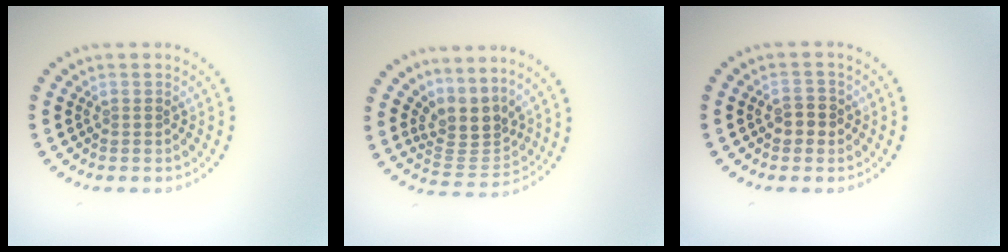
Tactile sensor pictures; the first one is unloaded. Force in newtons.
{"total": 3.4, "press": 2.5, "slide": 2.4}
{"total": 1.9, "press": 1.9, "slide": 0.2}